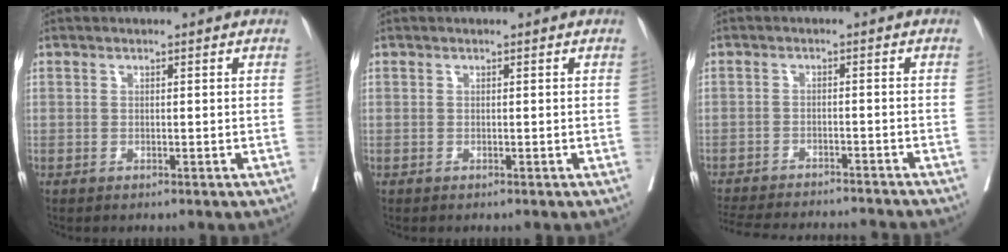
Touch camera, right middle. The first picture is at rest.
{"total": 0.0}
{"total": 16.6, "force": [-15.5, 2.1, 5.6], "torque": [-0.125, -0.019, -0.214]}